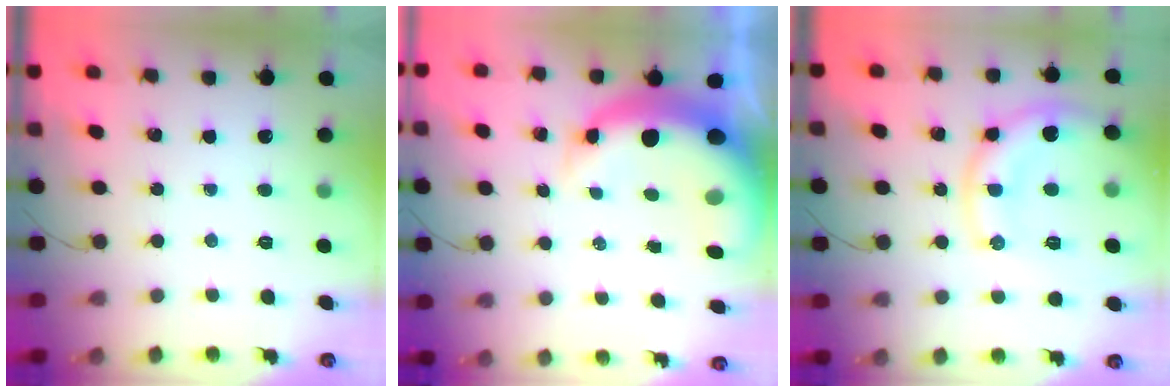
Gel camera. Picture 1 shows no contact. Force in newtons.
{"total": 12.6, "press": 12.1, "slide": 3.2}
{"total": 12.2, "press": 12.2, "slide": 0.6}